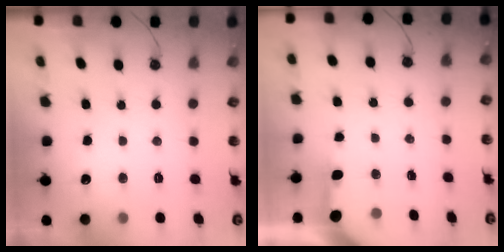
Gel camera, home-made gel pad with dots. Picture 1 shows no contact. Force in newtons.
{"total": 3.0, "press": 3.0, "slide": 0.5}